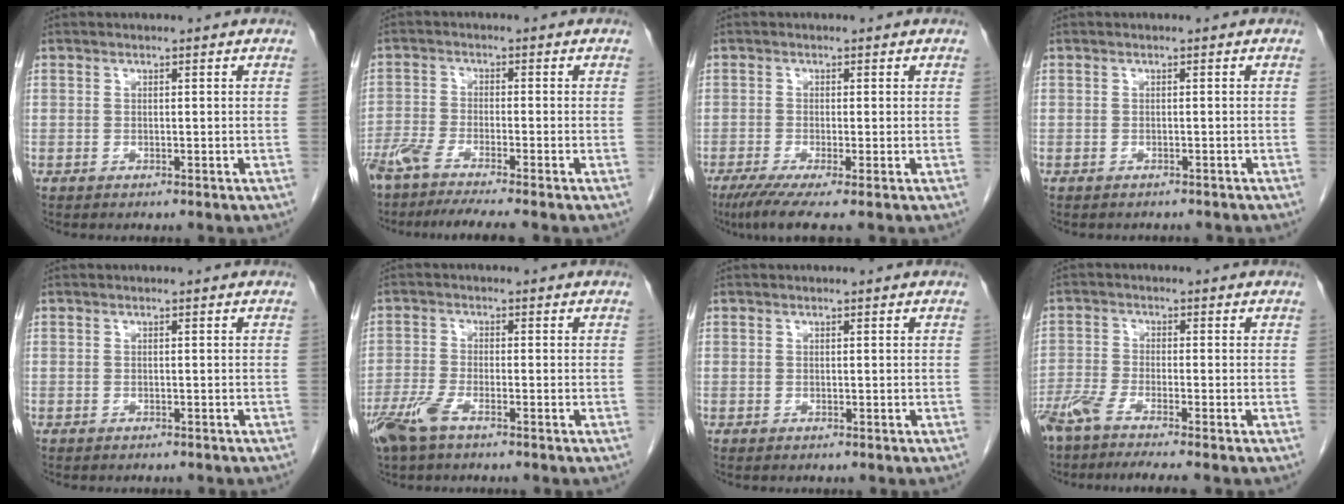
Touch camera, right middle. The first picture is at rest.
{"total": 9.2, "force": [-7.7, -0.5, 4.9], "torque": [-0.082, -0.022, -0.130]}
{"total": 5.1, "force": [-3.2, 0.0, 3.9], "torque": [-0.064, -0.016, -0.059]}
{"total": 2.7, "force": [-2.5, 0.9, 0.6], "torque": [-0.013, -0.002, -0.030]}
{"total": 2.0, "force": [-1.8, 0.7, 0.7], "torque": [-0.018, -0.004, -0.019]}
{"total": 5.1, "force": [-3.4, 1.0, 3.6], "torque": [-0.089, -0.011, -0.068]}
{"total": 0.0}
{"total": 7.4, "force": [-6.0, -0.6, 4.3], "torque": [-0.080, -0.018, -0.105]}